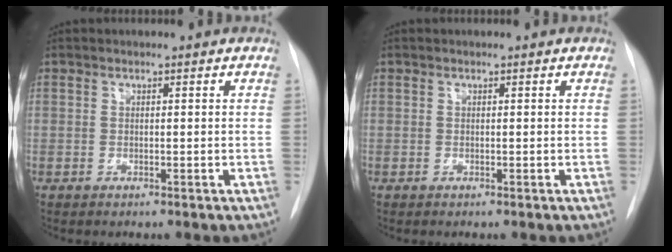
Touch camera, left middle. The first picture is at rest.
{"total": 0.0}